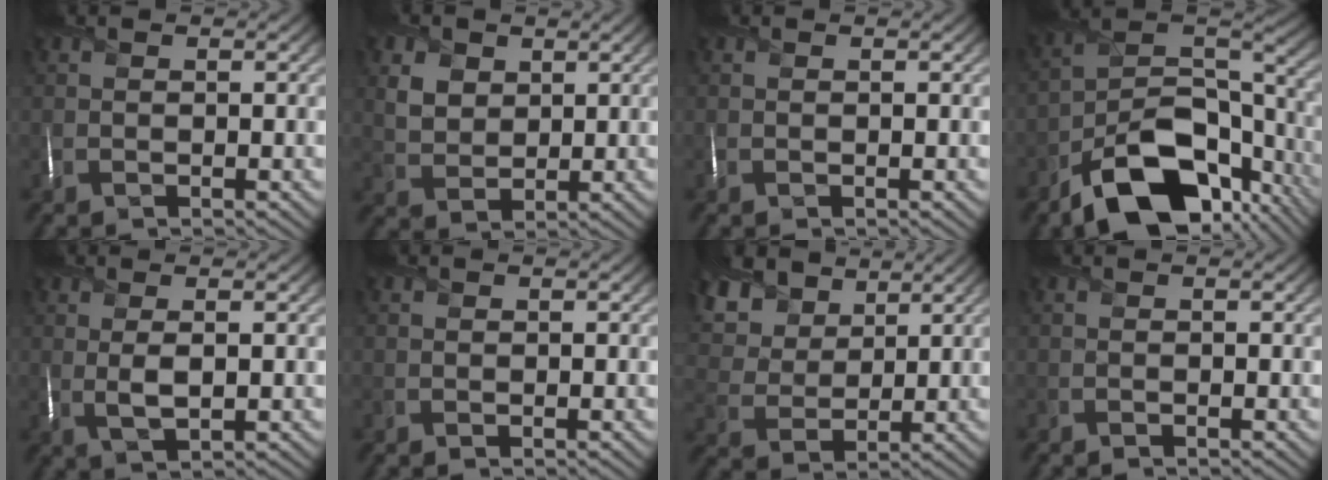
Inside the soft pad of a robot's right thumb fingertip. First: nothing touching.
{"total": 4.6, "force": [1.9, 3.5, 2.3], "torque": [-0.064, -0.006, 0.034]}
{"total": 0.0}
{"total": 17.0, "force": [-10.2, 8.7, 10.4], "torque": [-0.202, -0.039, -0.165]}
{"total": 2.9, "force": [0.6, 0.8, 2.8], "torque": [-0.059, 0.001, 0.015]}
{"total": 0.0}
{"total": 10.4, "force": [6.3, 6.4, 5.3], "torque": [-0.177, 0.013, 0.126]}
{"total": 0.0}